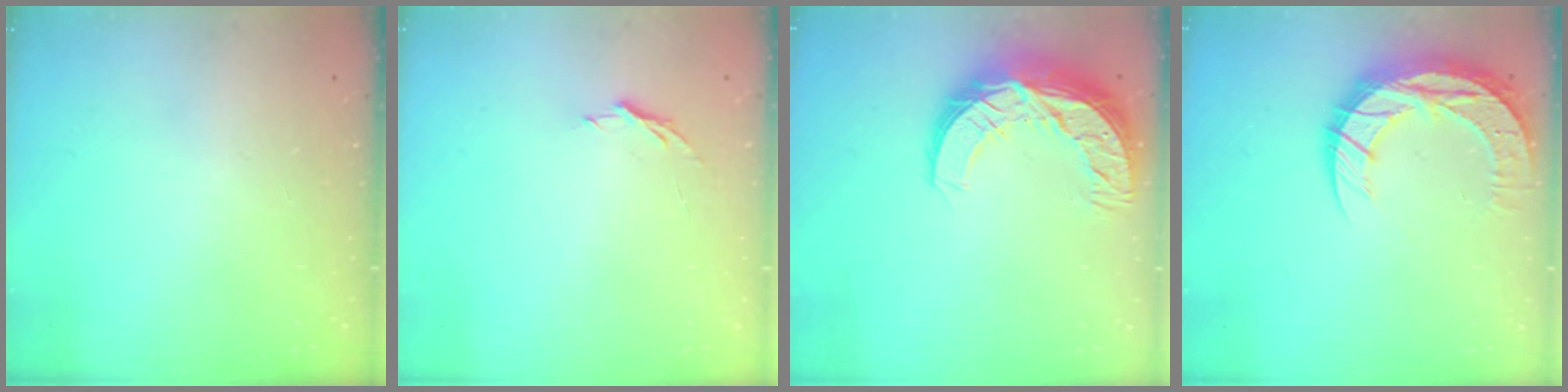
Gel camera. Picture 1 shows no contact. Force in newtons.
{"total": 3.2, "press": 3.2, "slide": 0.3}
{"total": 13.5, "press": 13.5, "slide": 0.8}
{"total": 12.2, "press": 12.2, "slide": 0.9}